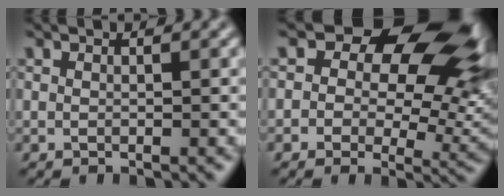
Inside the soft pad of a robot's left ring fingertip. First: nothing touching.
{"total": 13.4, "force": [6.8, 7.5, 8.8], "torque": [-0.131, 0.017, 0.120]}